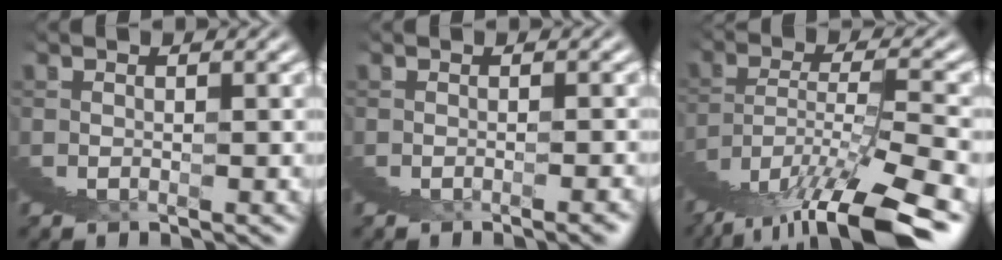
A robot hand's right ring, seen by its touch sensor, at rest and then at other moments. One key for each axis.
{"total": 1.1, "fx": 0.2, "fy": -1.0, "fz": -0.3, "tx": 0.013, "ty": 0.008, "tz": 0.002}
{"total": 8.5, "fx": 1.4, "fy": 4.0, "fz": 7.4, "tx": -0.124, "ty": 0.021, "tz": 0.016}